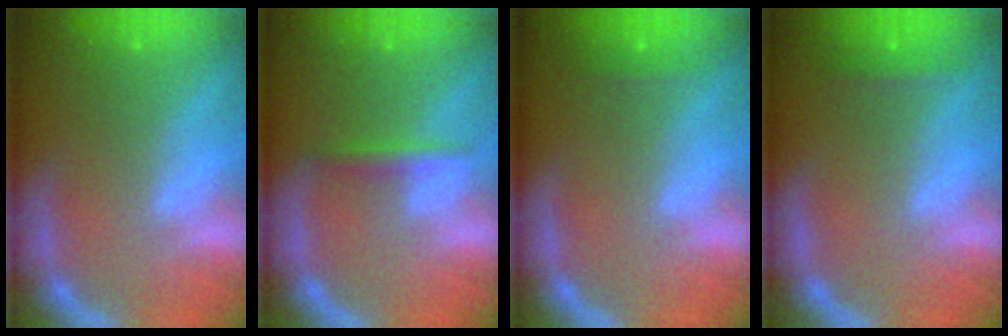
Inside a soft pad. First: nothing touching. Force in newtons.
{"total": 1.9}
{"total": 0.9}
{"total": 1.4}